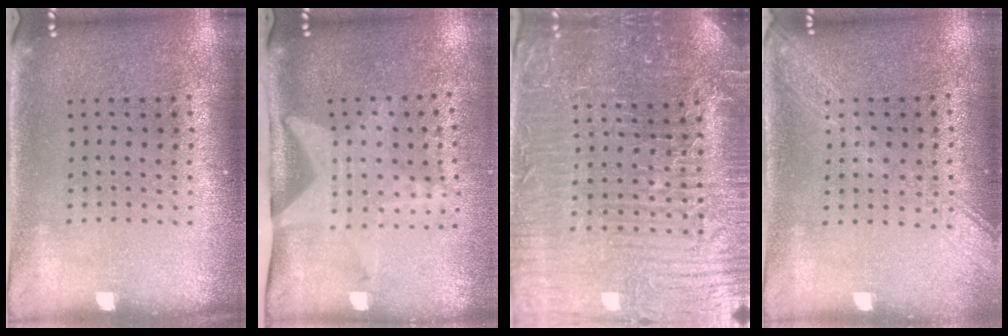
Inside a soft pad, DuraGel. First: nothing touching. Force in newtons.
{"total": 1.9, "press": 1.5, "slide": 1.1}
{"total": 5.3, "press": 4.9, "slide": 1.9}
{"total": 1.6, "press": 1.5, "slide": 0.6}